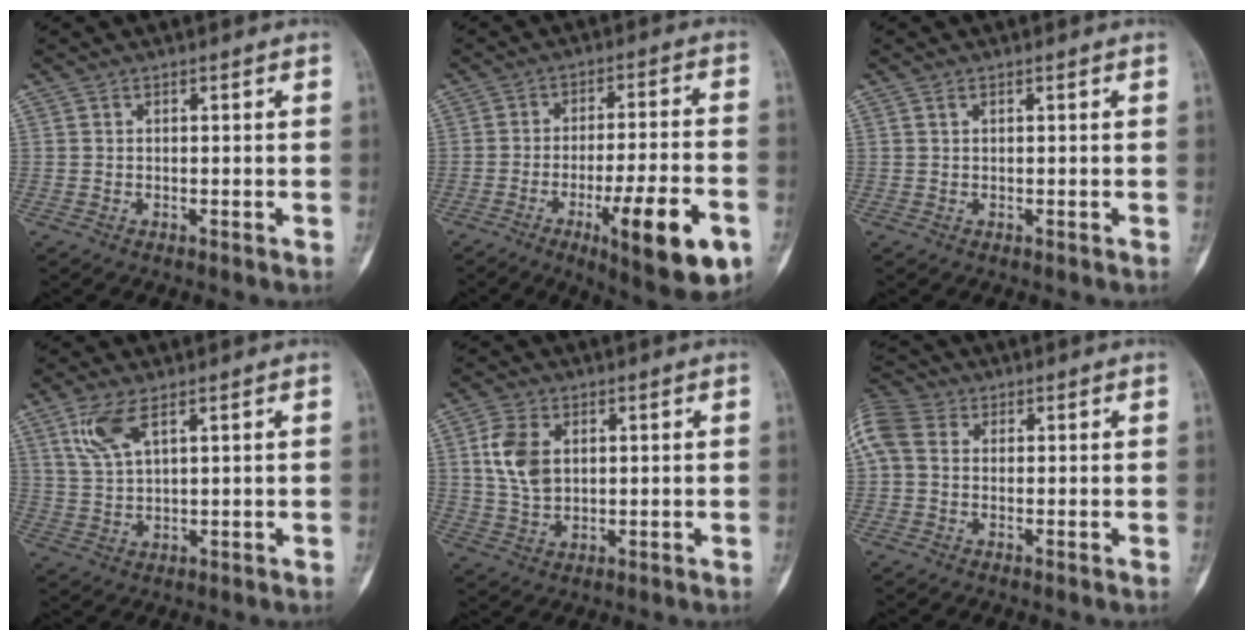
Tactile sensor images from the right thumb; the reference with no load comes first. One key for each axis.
{"total": 17.1, "fx": -7.0, "fy": 3.9, "fz": 15.1, "tx": -0.213, "ty": 0.017, "tz": -0.095}
{"total": 0.7, "fx": 0.4, "fy": 0.3, "fz": 0.5, "tx": -0.013, "ty": 0.005, "tz": 0.008}
{"total": 5.2, "fx": 3.2, "fy": 1.7, "fz": 3.7, "tx": -0.082, "ty": -0.012, "tz": 0.073}
{"total": 8.1, "fx": 2.0, "fy": 5.2, "fz": 5.9, "tx": -0.116, "ty": -0.003, "tz": 0.044}
{"total": 7.4, "fx": 1.3, "fy": 5.4, "fz": 5.0, "tx": -0.122, "ty": 0.023, "tz": 0.018}